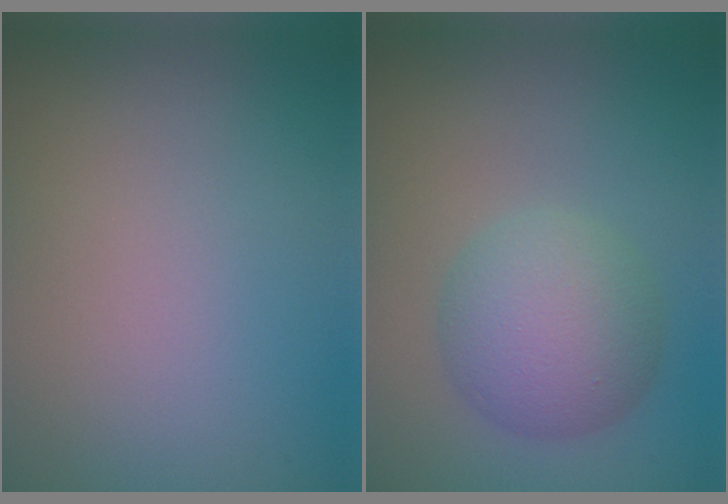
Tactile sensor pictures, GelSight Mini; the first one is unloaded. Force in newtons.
{"total": 5.6, "press": 5.6, "slide": 0.2}